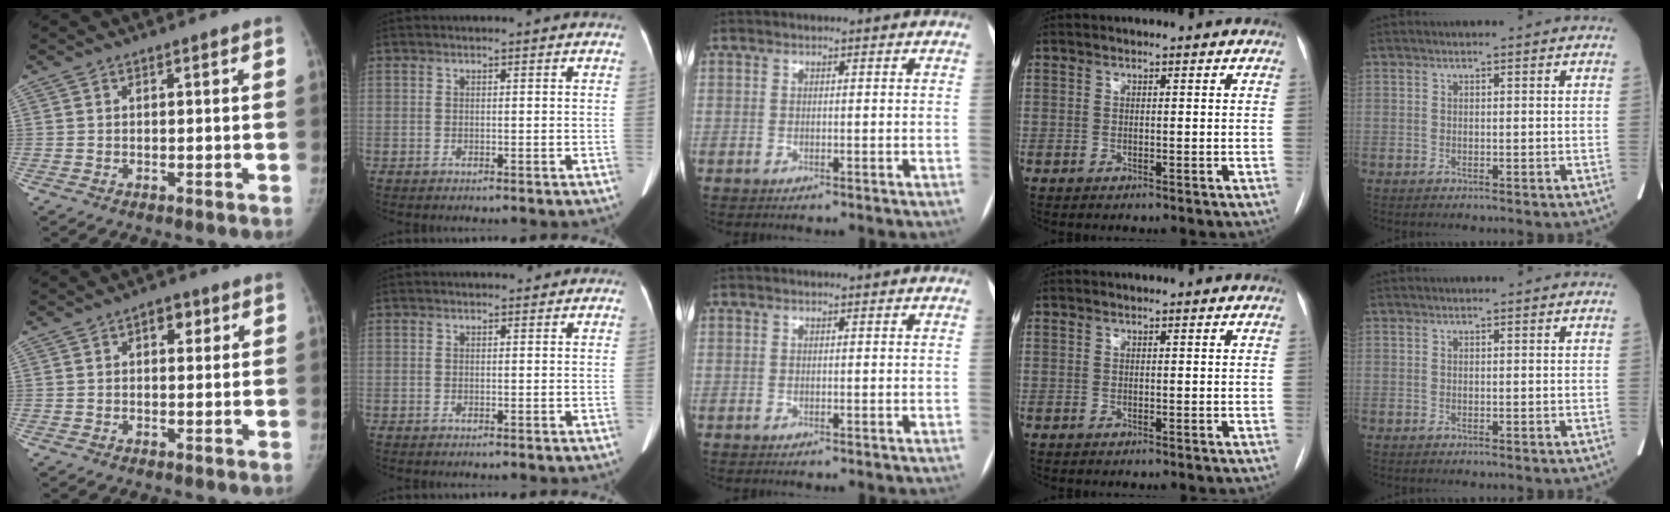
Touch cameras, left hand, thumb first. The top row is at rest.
{"thumb": {"total": 3.2, "force": [1.2, 2.1, 2.2], "torque": [-0.011, 0.001, 0.011]}, "index": {"total": 1.1, "force": [0.9, 0.4, 0.4], "torque": [-0.002, 0.009, 0.009]}}